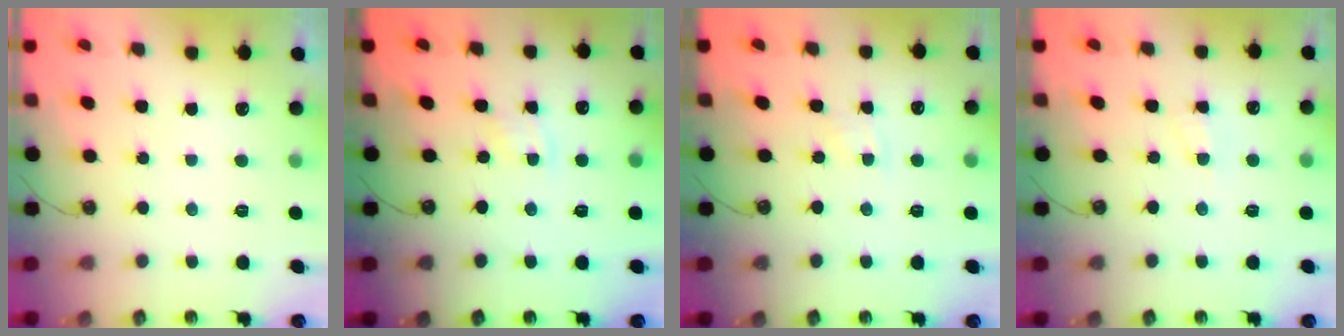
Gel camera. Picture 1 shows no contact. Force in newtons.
{"total": 3.5, "press": 3.5, "slide": 0.4}
{"total": 4.2, "press": 4.1, "slide": 0.6}
{"total": 4.2, "press": 4.1, "slide": 0.6}